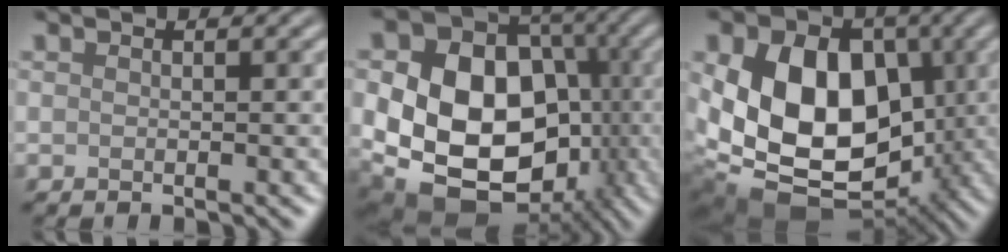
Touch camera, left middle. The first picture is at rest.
{"total": 16.2, "force": [-1.9, 12.3, 10.5], "torque": [-0.167, -0.020, -0.013]}
{"total": 15.1, "force": [-0.4, 10.8, 10.5], "torque": [-0.178, -0.015, -0.003]}